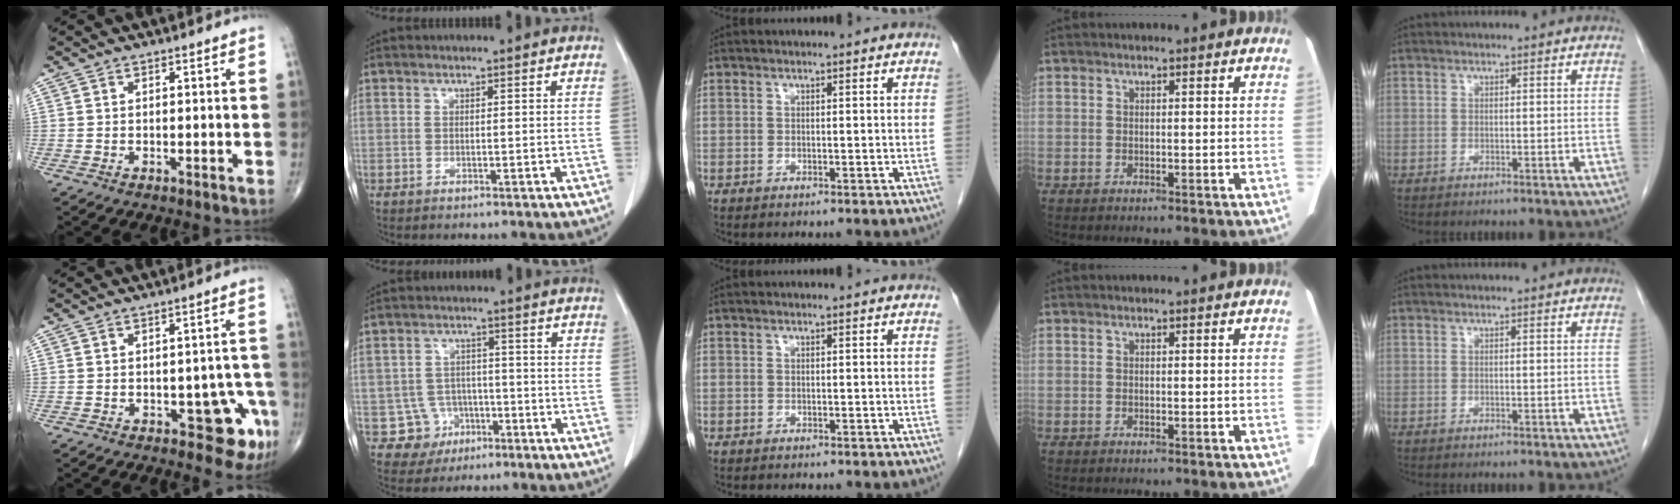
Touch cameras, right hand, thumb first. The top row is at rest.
{"thumb": {"total": 7.3, "force": [-3.2, 3.7, 5.4], "torque": [-0.028, 0.016, -0.035]}, "index": {"total": 5.7, "force": [-2.3, 5.3, -0.2], "torque": [0.012, 0.014, -0.031]}}